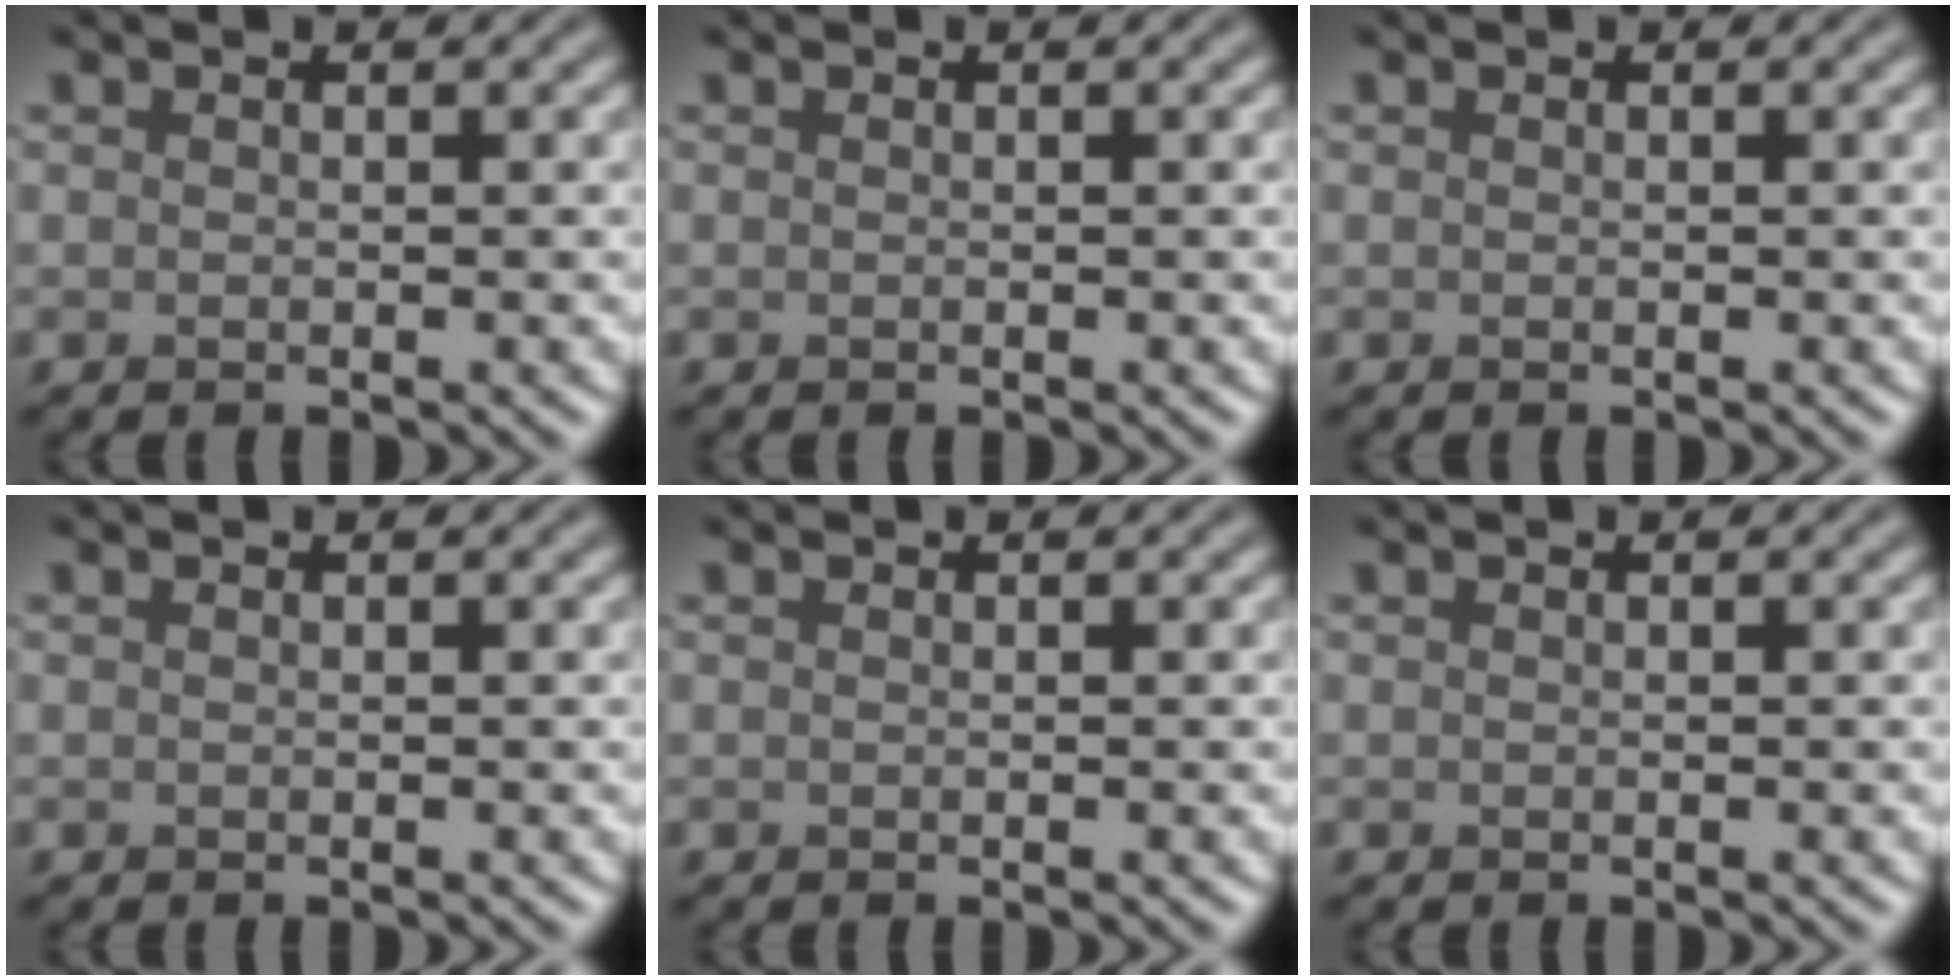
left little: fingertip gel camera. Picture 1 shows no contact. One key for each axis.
{"total": 0.0}
{"total": 0.0}
{"total": 0.0}
{"total": 0.0}
{"total": 0.0}